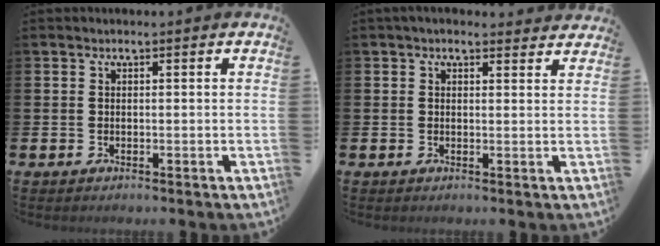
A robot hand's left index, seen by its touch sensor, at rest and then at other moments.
{"total": 2.0, "force": [1.9, 0.5, 0.4], "torque": [0.003, -0.010, 0.032]}